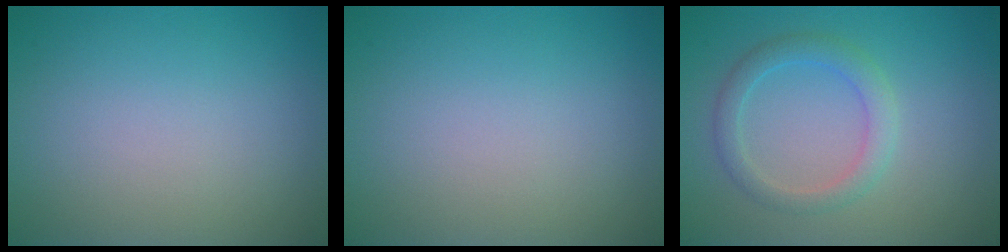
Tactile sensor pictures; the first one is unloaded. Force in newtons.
{"total": 0.0}
{"total": 2.6, "press": 2.6, "slide": 0.4}